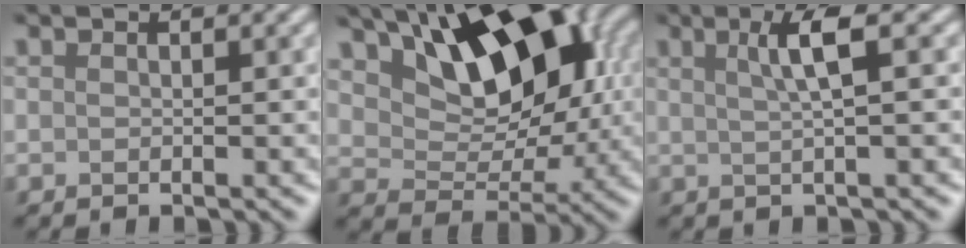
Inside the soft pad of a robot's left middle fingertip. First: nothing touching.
{"total": 11.2, "force": [4.1, 6.1, 8.5], "torque": [-0.132, 0.011, 0.073]}
{"total": 3.0, "force": [0.6, 0.4, 2.9], "torque": [-0.048, 0.009, 0.016]}